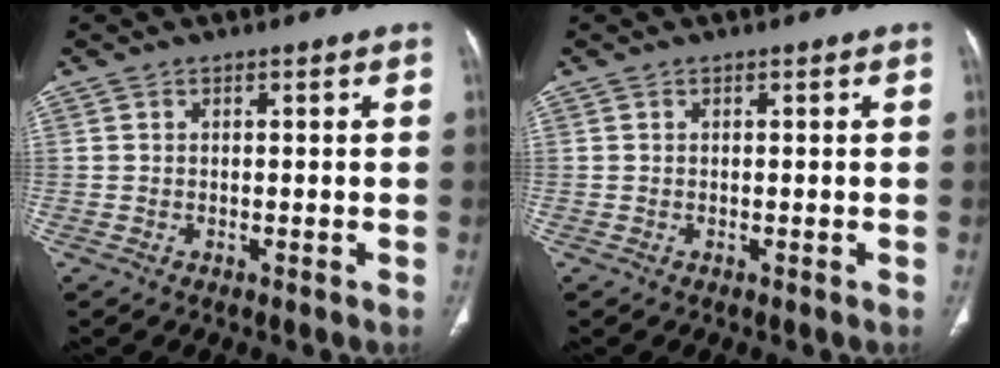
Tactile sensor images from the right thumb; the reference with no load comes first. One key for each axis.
{"total": 0.0}